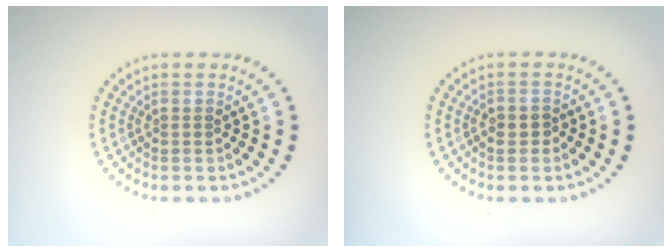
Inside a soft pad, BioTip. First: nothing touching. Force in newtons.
{"total": 1.0, "press": 0.9, "slide": 0.4}